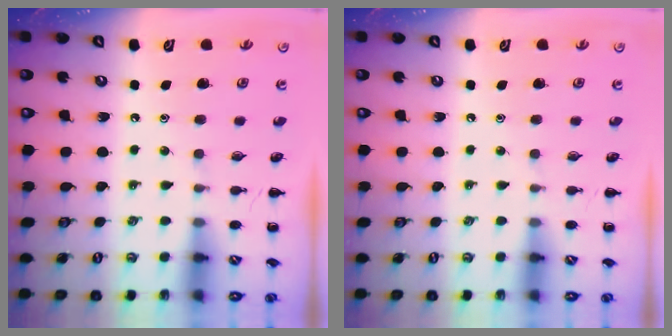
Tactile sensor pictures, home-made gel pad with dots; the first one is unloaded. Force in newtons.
{"total": 0.0}